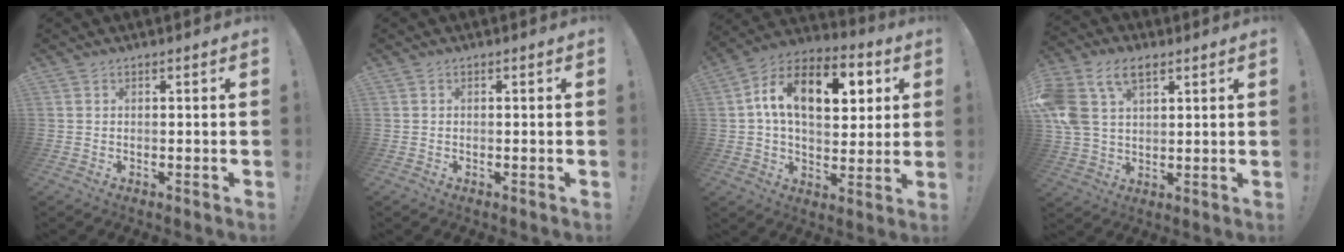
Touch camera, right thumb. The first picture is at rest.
{"total": 0.0}
{"total": 16.7, "force": [5.0, 9.9, 12.6], "torque": [-0.205, -0.002, 0.084]}
{"total": 14.0, "force": [6.4, 8.9, 8.7], "torque": [-0.175, -0.018, 0.124]}